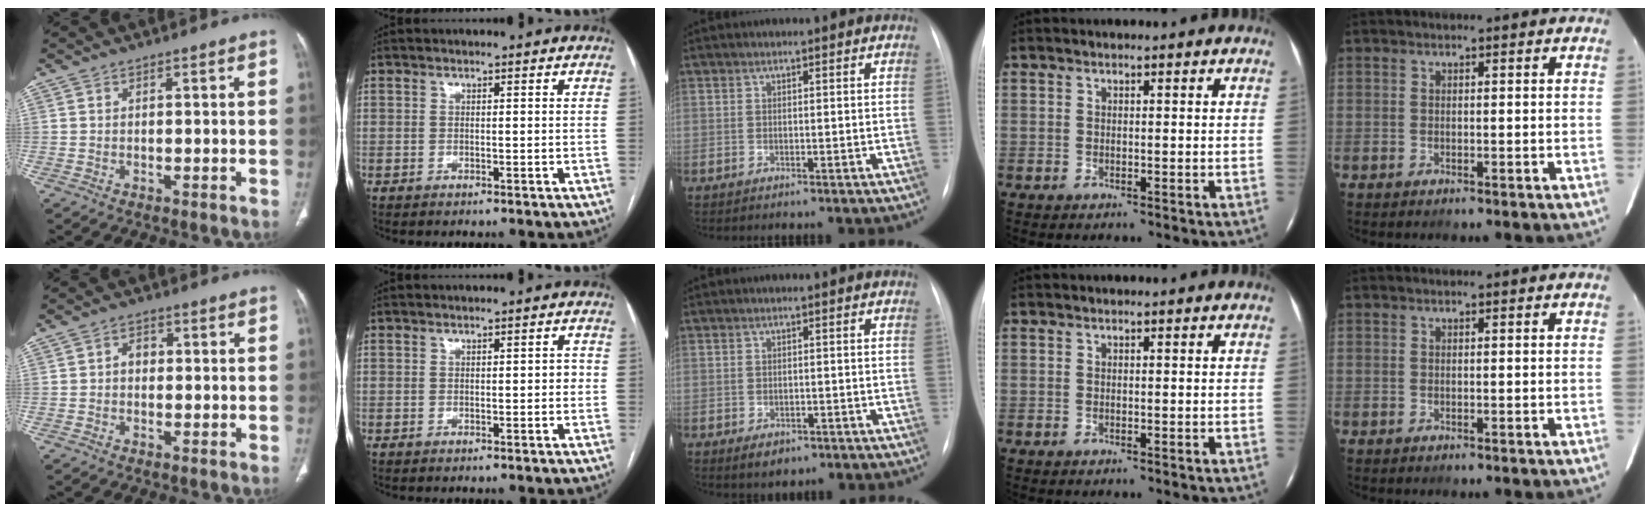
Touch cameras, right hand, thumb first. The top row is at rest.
{"thumb": {"total": 2.6, "force": [0.0, 2.1, 1.6], "torque": [-0.014, 0.011, -0.005]}, "index": {"total": 1.1, "force": [-0.1, 0.5, 1.0], "torque": [-0.008, 0.004, -0.003]}, "middle": {"total": 2.8, "force": [-1.5, 1.9, 1.5], "torque": [-0.017, 0.000, -0.010]}}